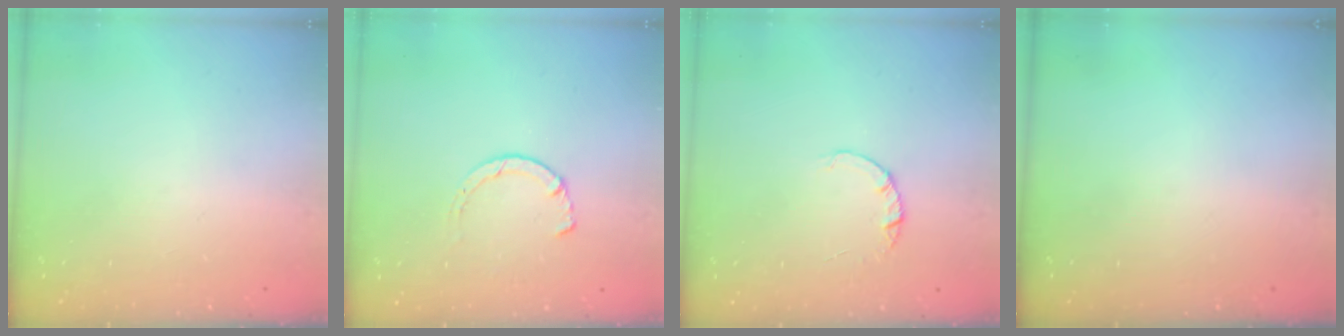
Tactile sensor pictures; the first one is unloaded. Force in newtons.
{"total": 1.5, "press": 1.5, "slide": 0.3}
{"total": 1.4, "press": 1.4, "slide": 0.2}
{"total": 0.0}